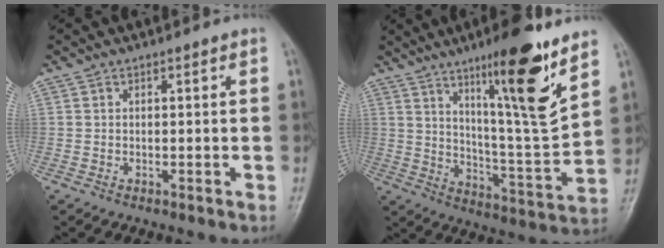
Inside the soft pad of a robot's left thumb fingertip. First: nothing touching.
{"total": 17.9, "force": [10.7, 2.2, 14.2], "torque": [-0.201, -0.071, 0.176]}